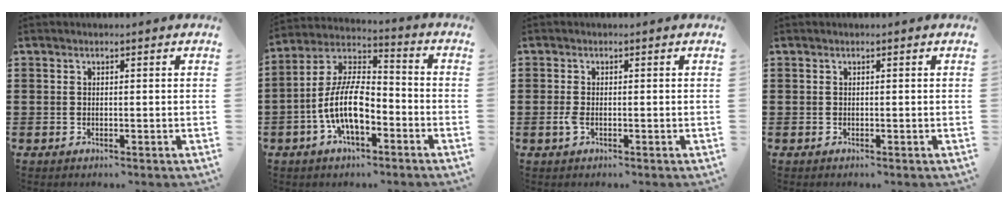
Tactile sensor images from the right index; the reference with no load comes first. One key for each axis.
{"total": 10.8, "fx": -4.3, "fy": 4.6, "fz": 8.7, "tx": -0.209, "ty": -0.005, "tz": -0.087}
{"total": 1.4, "fx": -0.5, "fy": 0.5, "fz": 1.2, "tx": -0.038, "ty": -0.008, "tz": -0.013}
{"total": 0.0}